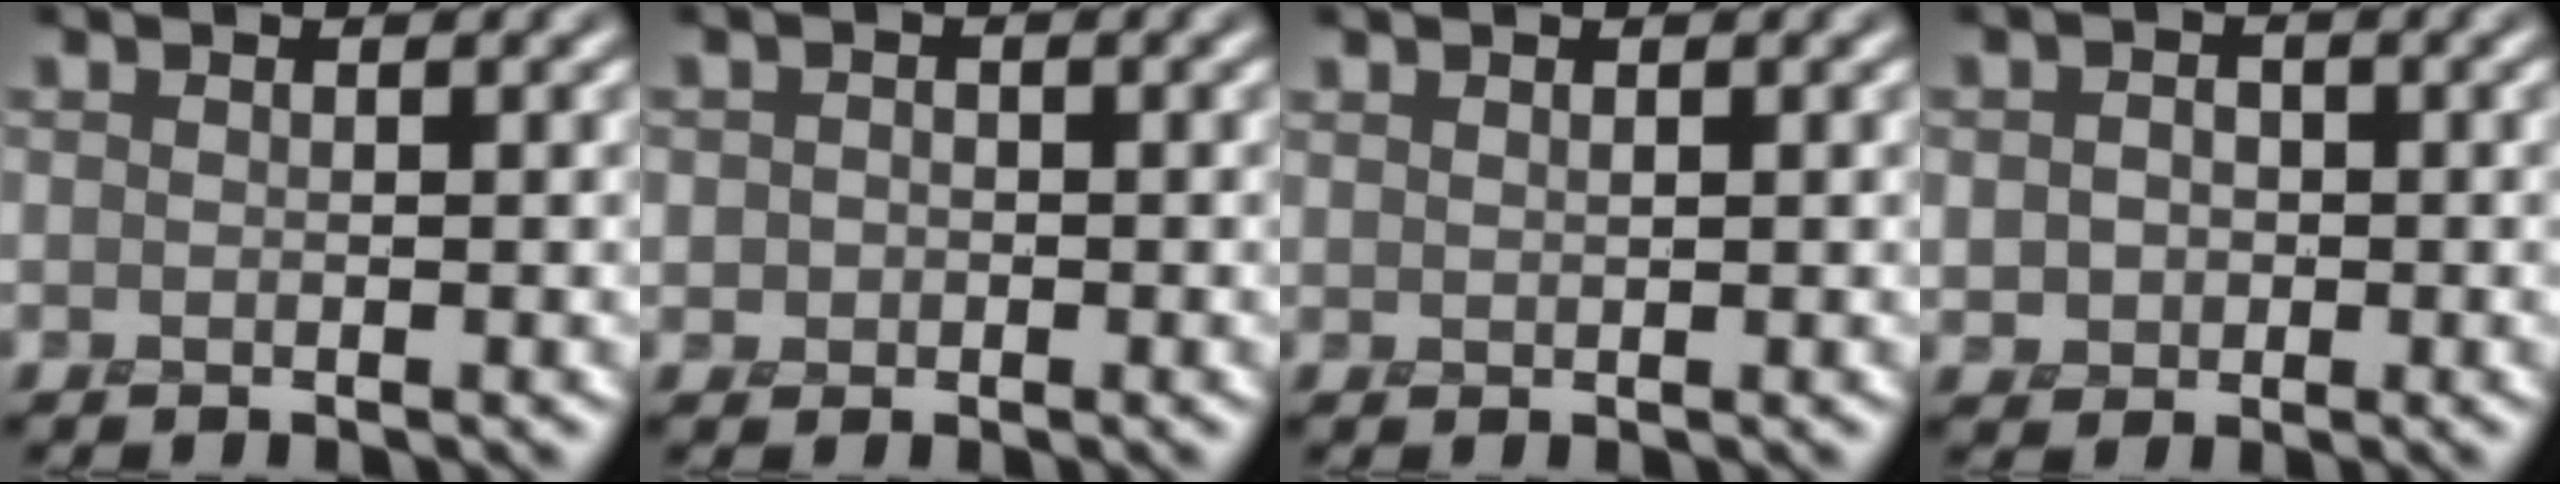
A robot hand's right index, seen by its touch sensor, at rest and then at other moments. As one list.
[{"total": 1.2, "force": [-0.2, 1.2, 0.2], "torque": [0.000, -0.003, -0.006]}, {"total": 0.6, "force": [0.6, 0.1, 0.0], "torque": [-0.002, -0.001, 0.015]}, {"total": 2.7, "force": [-0.2, 2.4, 1.2], "torque": [-0.012, -0.004, -0.006]}]